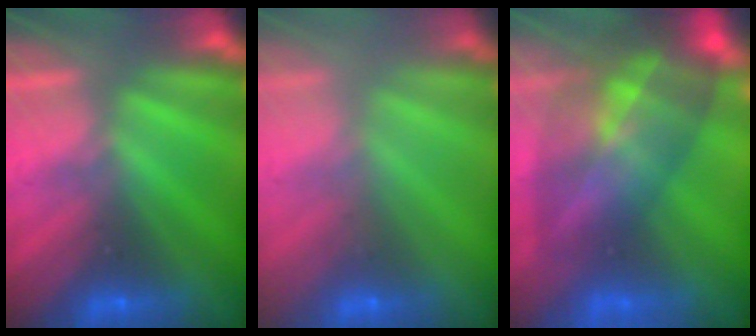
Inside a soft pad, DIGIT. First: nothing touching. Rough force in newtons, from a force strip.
{"total": 2.5}
{"total": 8.1}